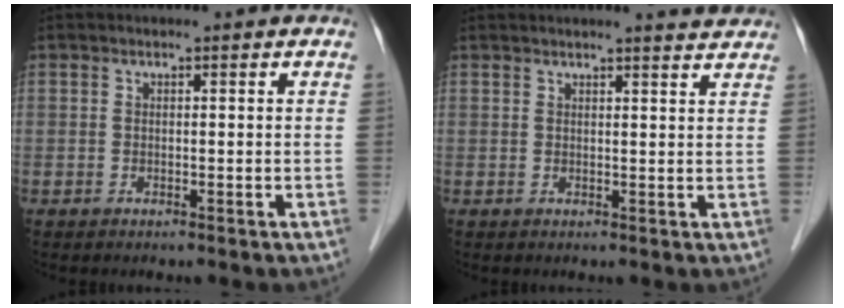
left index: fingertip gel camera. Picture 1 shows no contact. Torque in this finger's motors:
{"motor_torque": [0.80, -0.84, 0.36, 0.05]}